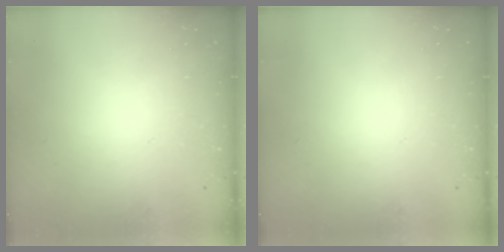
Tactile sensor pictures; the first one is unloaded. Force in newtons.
{"total": 0.0}